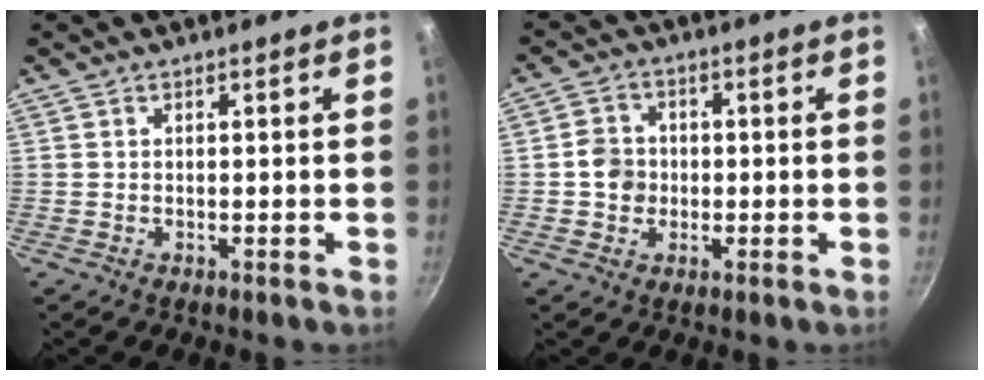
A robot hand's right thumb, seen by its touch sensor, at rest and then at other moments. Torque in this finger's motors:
{"motor_torque": [-0.12, 0.11, 0.09, -0.01, 0.00]}